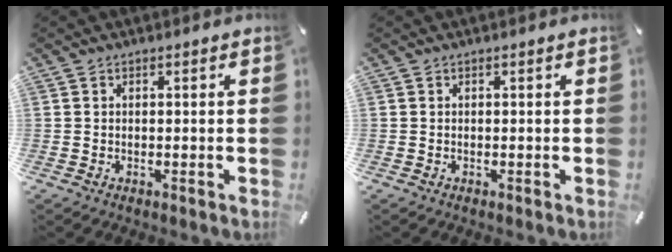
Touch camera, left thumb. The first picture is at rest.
{"total": 0.0}